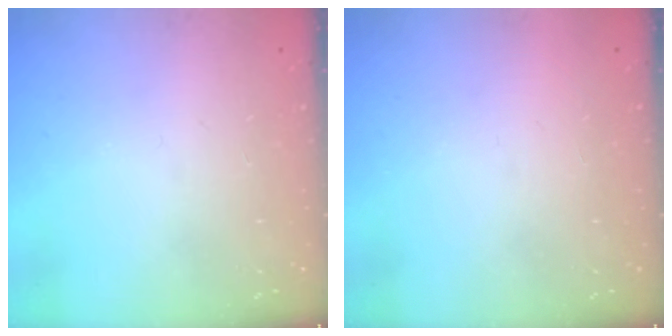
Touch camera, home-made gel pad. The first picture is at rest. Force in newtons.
{"total": 1.5, "press": 1.5, "slide": 0.1}